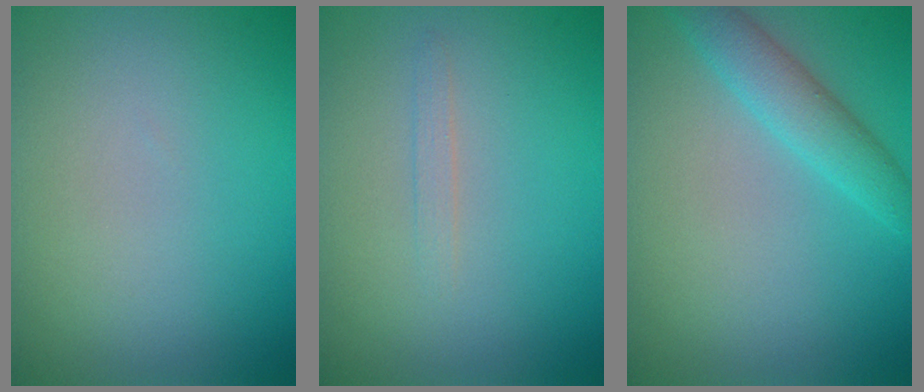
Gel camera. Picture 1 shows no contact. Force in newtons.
{"total": 0.8, "press": 0.8, "slide": 0.0}
{"total": 3.0, "press": 3.0, "slide": 0.1}